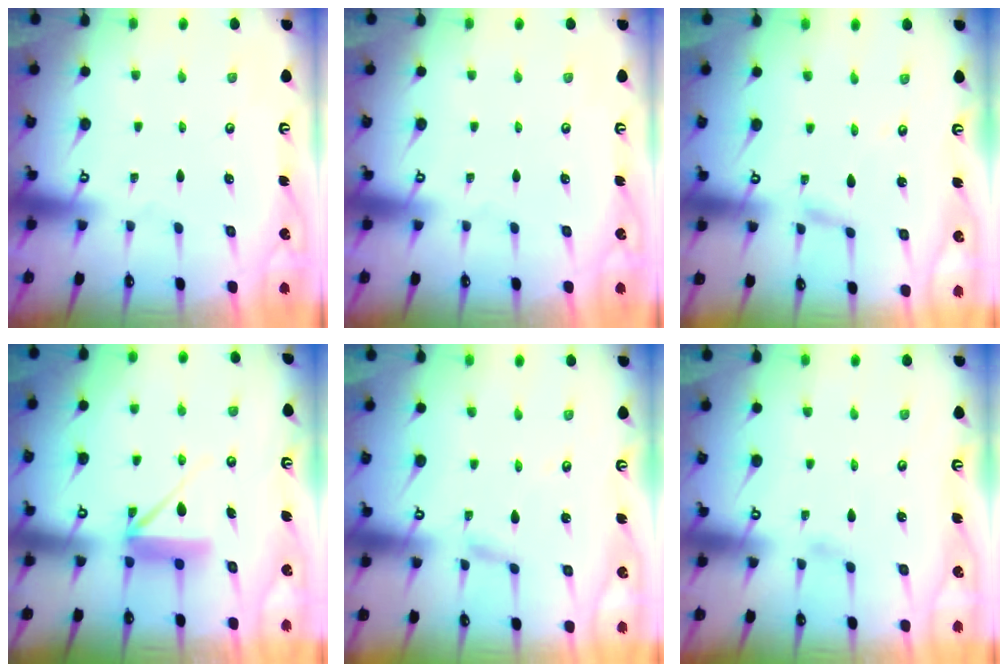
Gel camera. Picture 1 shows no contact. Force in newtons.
{"total": 0.0}
{"total": 2.6, "press": 2.6, "slide": 0.2}
{"total": 10.0, "press": 10.0, "slide": 0.3}
{"total": 2.6, "press": 2.6, "slide": 0.2}
{"total": 4.4, "press": 4.4, "slide": 0.4}